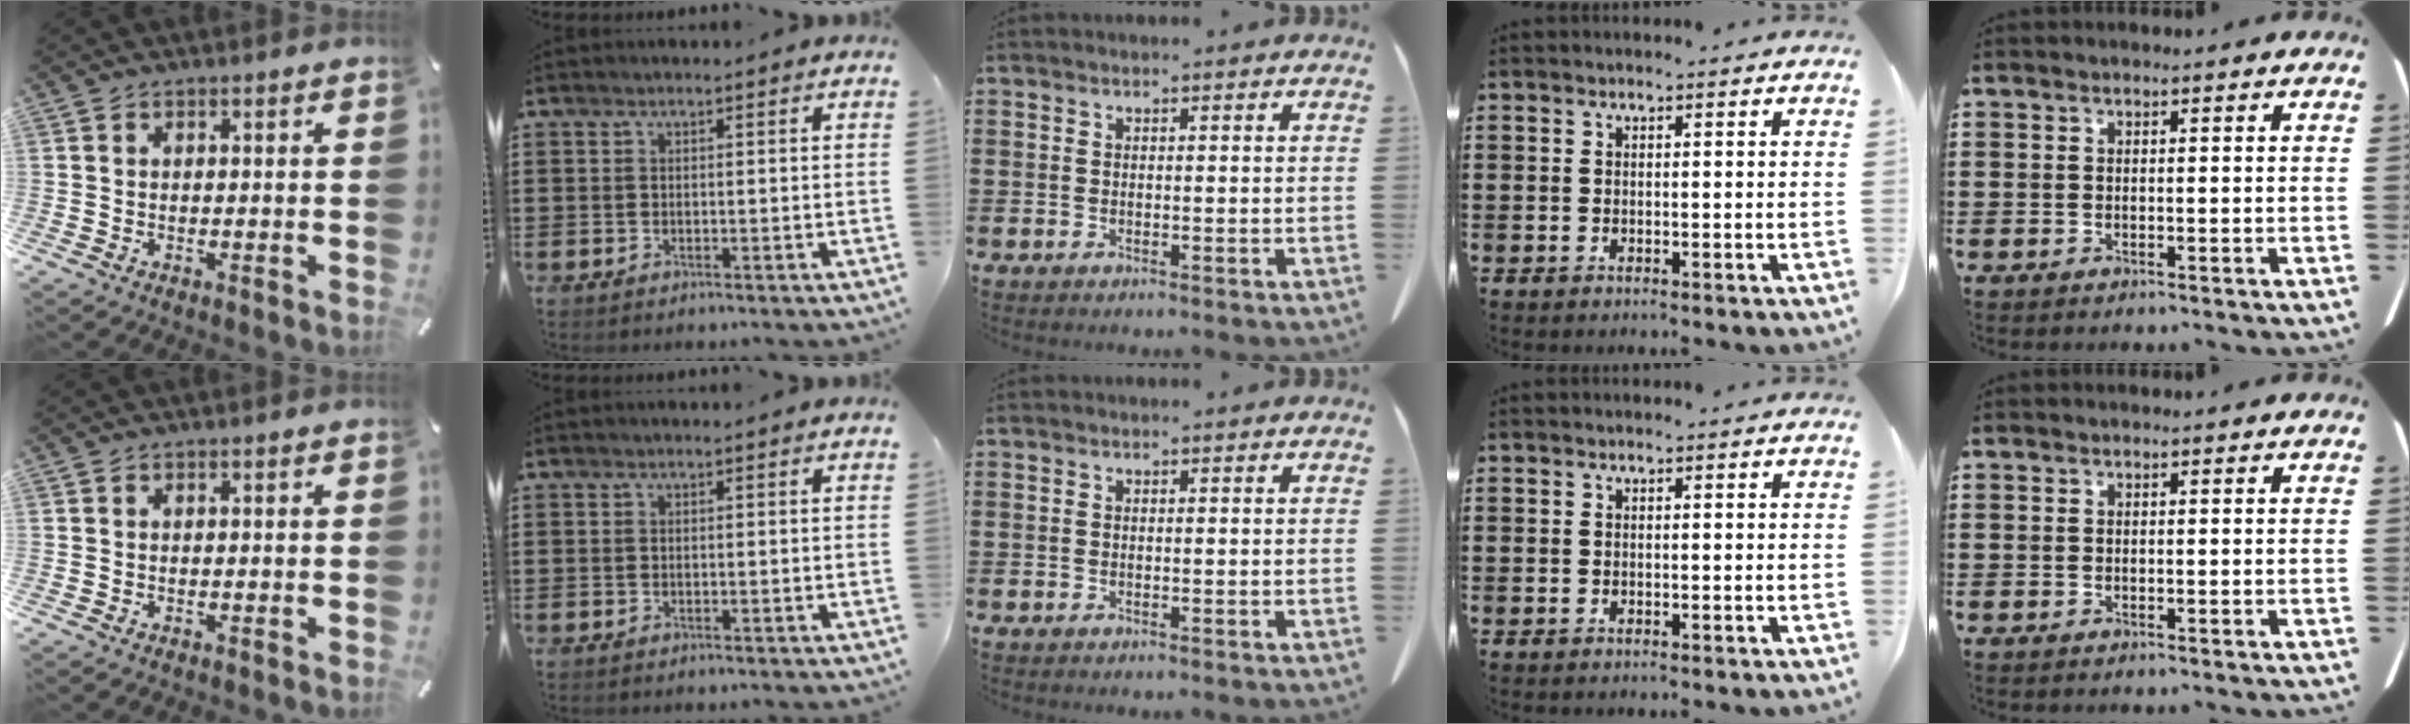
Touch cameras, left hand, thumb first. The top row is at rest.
{}